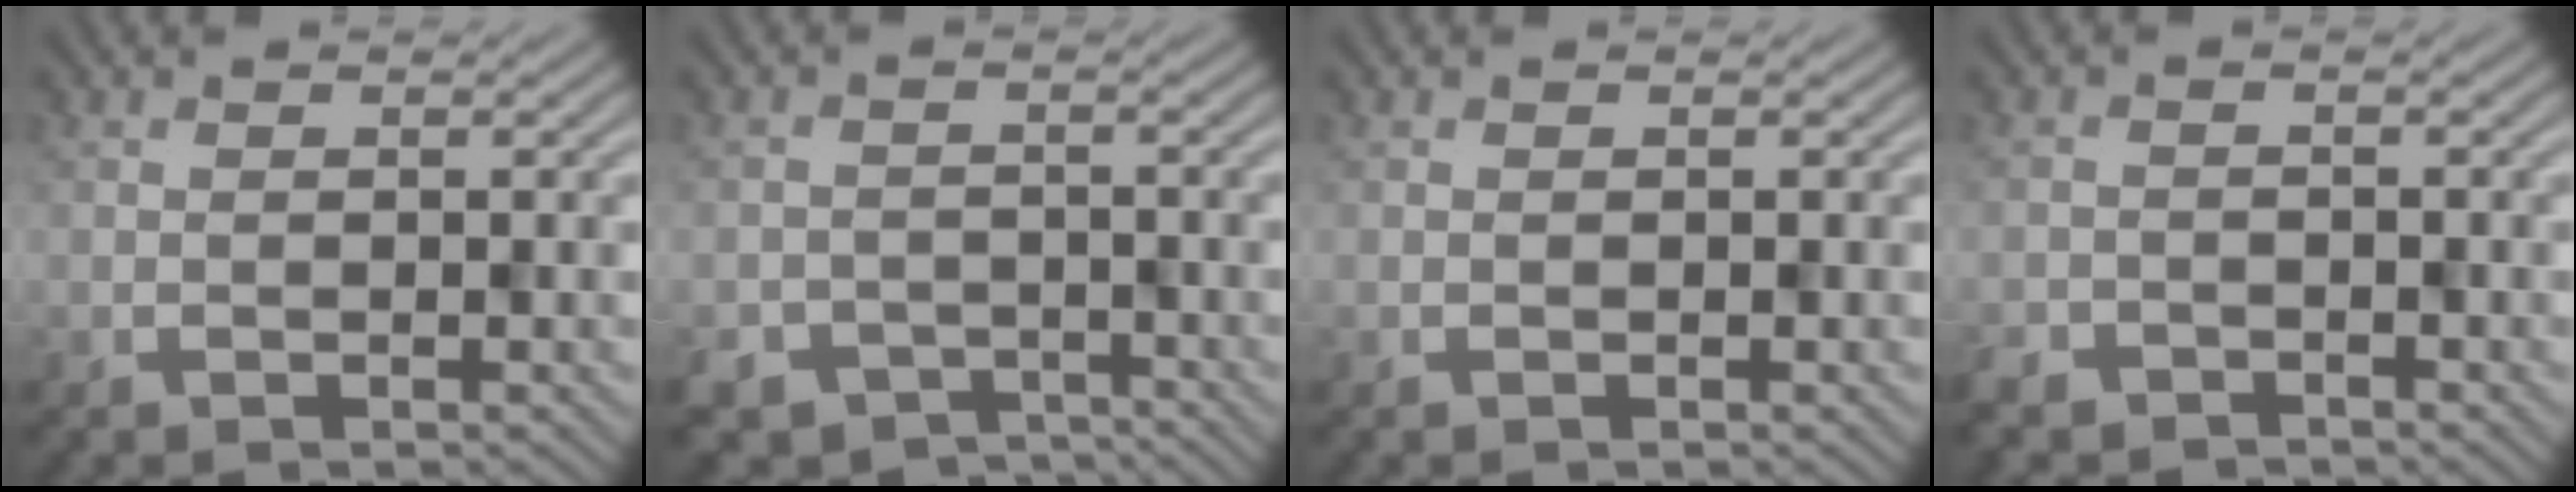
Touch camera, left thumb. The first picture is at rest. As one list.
[{"total": 4.9, "force": [-3.9, 2.8, 0.7], "torque": [-0.012, -0.012, -0.056]}, {"total": 0.0}, {"total": 2.6, "force": [-2.5, 1.0, 0.0], "torque": [0.004, -0.009, -0.044]}]